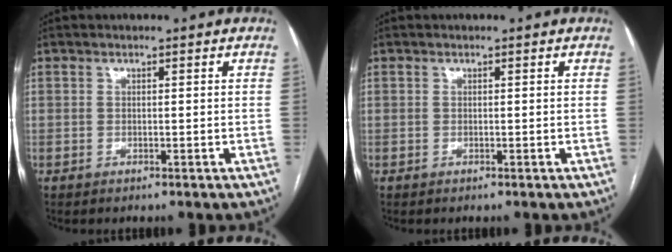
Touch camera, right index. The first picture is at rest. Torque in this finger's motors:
{"motor_torque": [0.04, 0.04, -0.01, 0.00]}